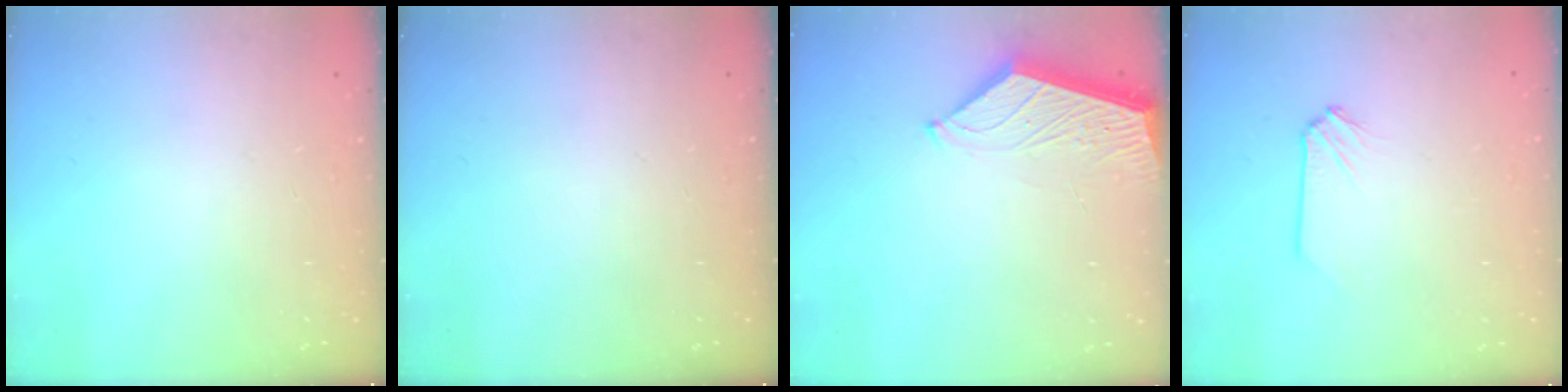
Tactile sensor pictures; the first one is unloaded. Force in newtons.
{"total": 0.0}
{"total": 4.0, "press": 4.0, "slide": 0.4}
{"total": 0.0}